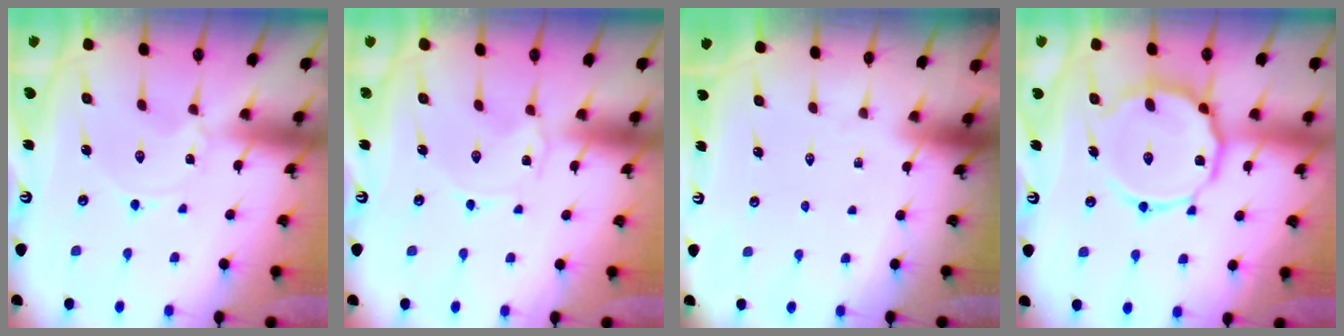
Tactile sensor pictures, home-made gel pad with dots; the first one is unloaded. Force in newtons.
{"total": 0.0}
{"total": 0.0}
{"total": 14.0, "press": 13.9, "slide": 1.3}